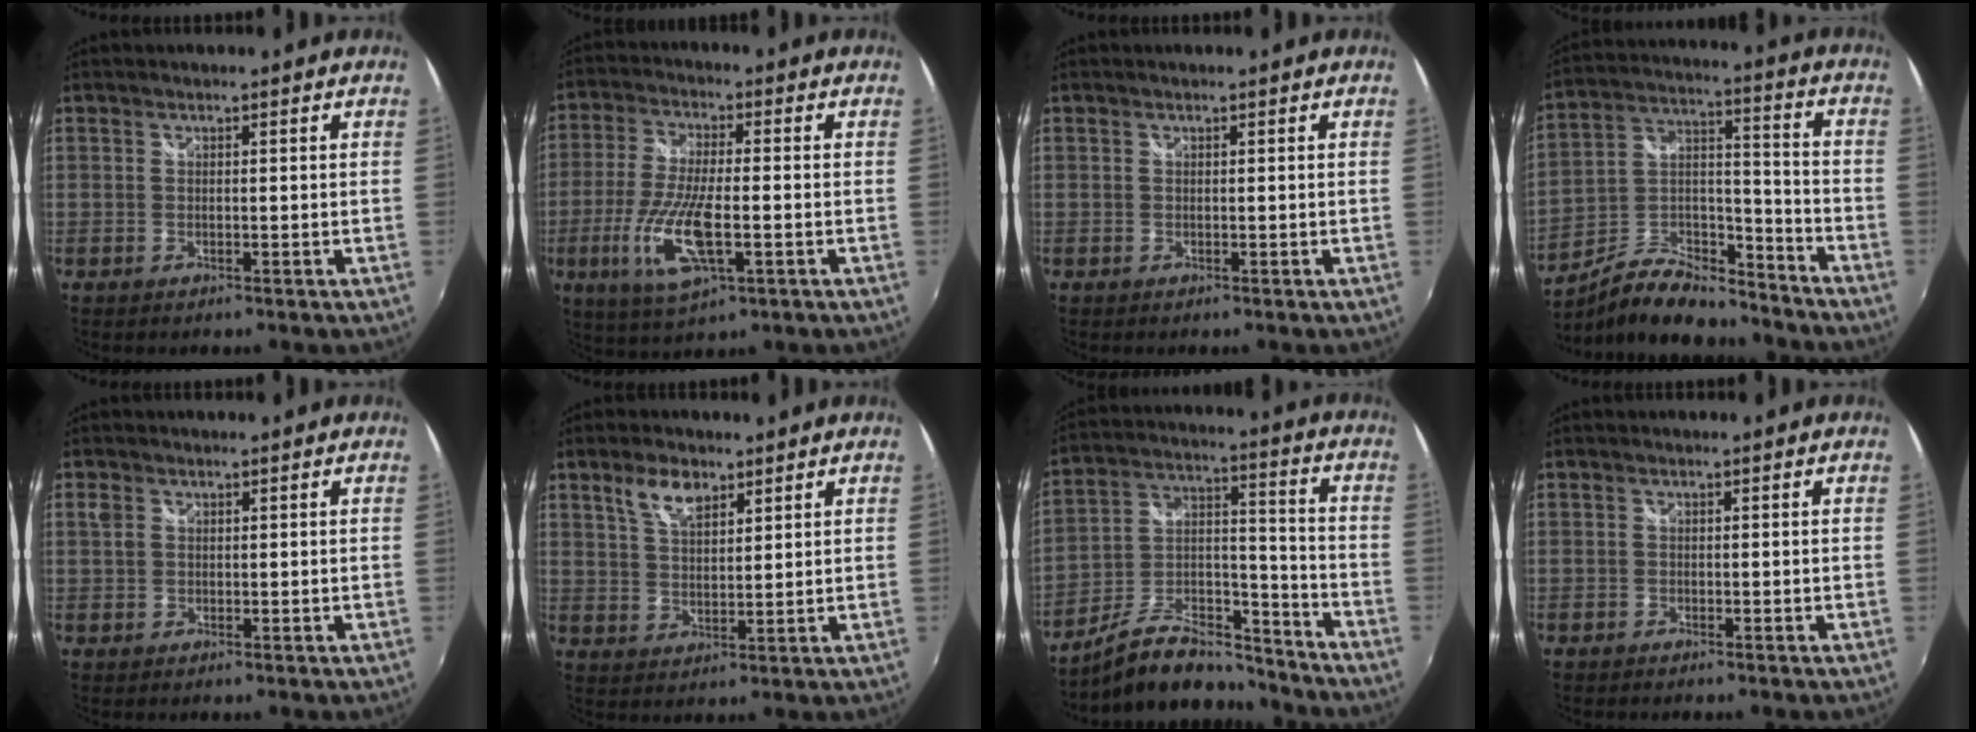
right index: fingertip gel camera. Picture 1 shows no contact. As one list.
[{"total": 12.7, "force": [-3.8, 3.7, 11.6], "torque": [-0.243, -0.019, -0.072]}, {"total": 0.0}, {"total": 15.8, "force": [-11.8, 6.3, 8.5], "torque": [-0.169, 0.021, -0.196]}, {"total": 1.8, "force": [0.5, 1.5, 0.9], "torque": [-0.019, 0.004, 0.007]}, {"total": 5.9, "force": [3.7, 2.9, 3.7], "torque": [-0.066, 0.009, 0.069]}, {"total": 16.2, "force": [-13.2, 6.0, 7.2], "torque": [-0.139, 0.030, -0.214]}, {"total": 0.7, "force": [-0.6, 0.3, 0.1], "torque": [-0.007, -0.002, -0.014]}]